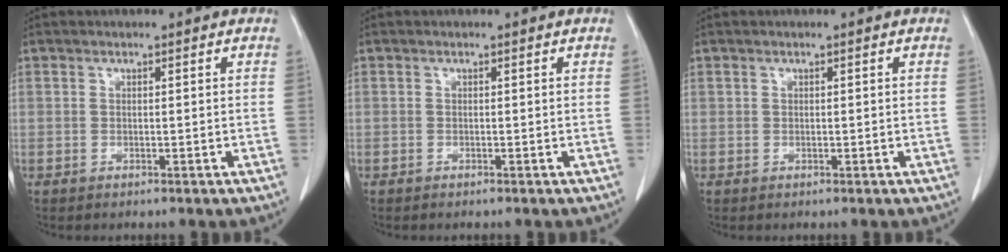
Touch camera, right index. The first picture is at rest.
{"total": 0.0}
{"total": 0.0}